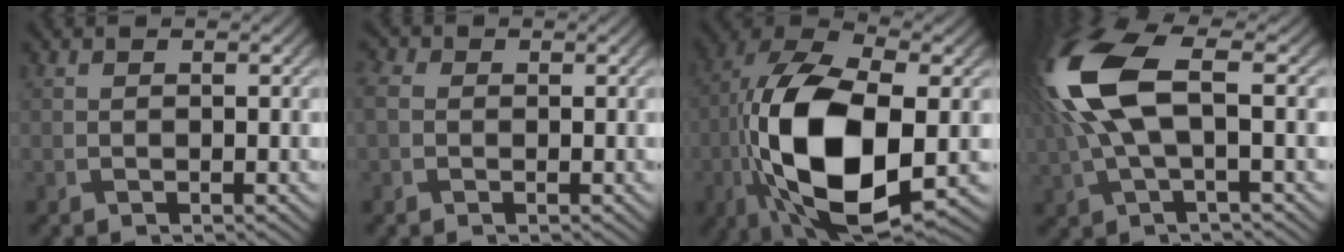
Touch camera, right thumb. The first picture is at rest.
{"total": 2.5, "force": [0.1, 2.2, 1.3], "torque": [-0.040, 0.006, -0.002]}
{"total": 18.5, "force": [-3.4, 9.3, 15.6], "torque": [-0.328, -0.008, -0.070]}
{"total": 12.7, "force": [1.8, 5.2, 11.4], "torque": [-0.298, 0.014, 0.034]}